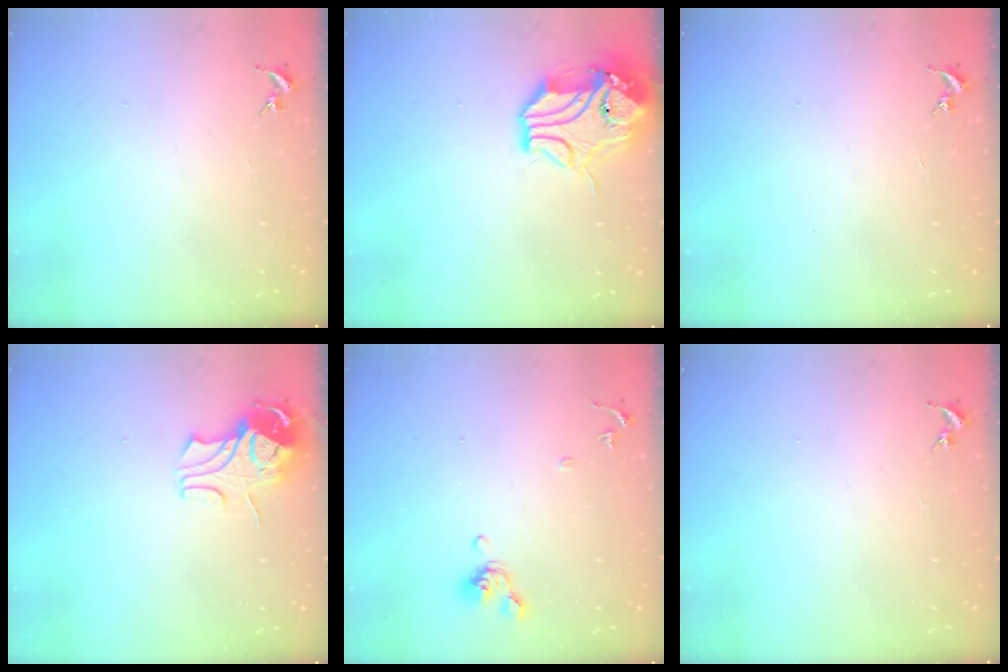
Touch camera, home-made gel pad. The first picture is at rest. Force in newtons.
{"total": 13.3, "press": 13.2, "slide": 2.0}
{"total": 0.0}
{"total": 9.0, "press": 8.9, "slide": 1.3}
{"total": 8.5, "press": 8.4, "slide": 1.4}
{"total": 0.0}